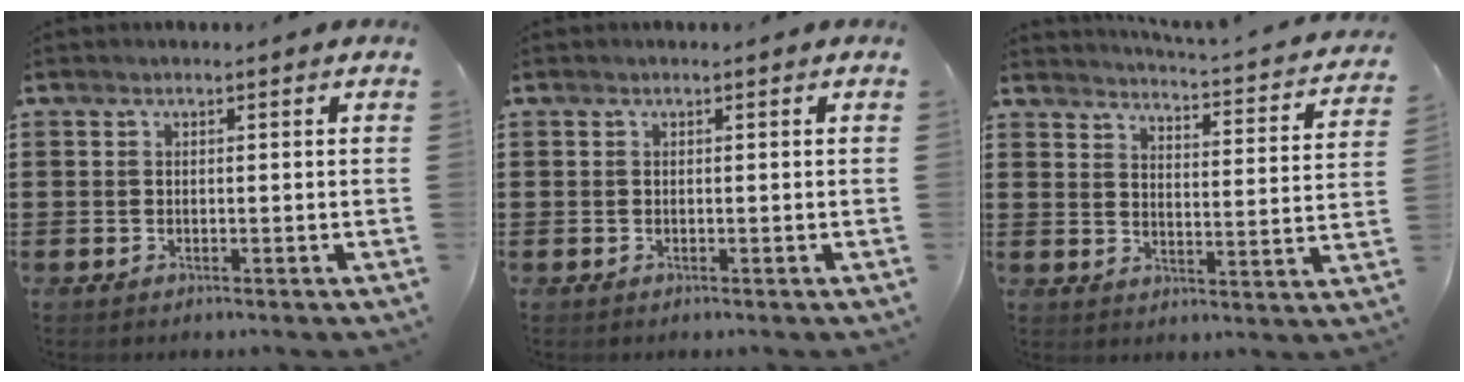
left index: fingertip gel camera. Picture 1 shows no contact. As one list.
[{"total": 0.0}, {"total": 2.7, "force": [2.6, -0.5, 0.5], "torque": [-0.024, -0.037, 0.033]}]